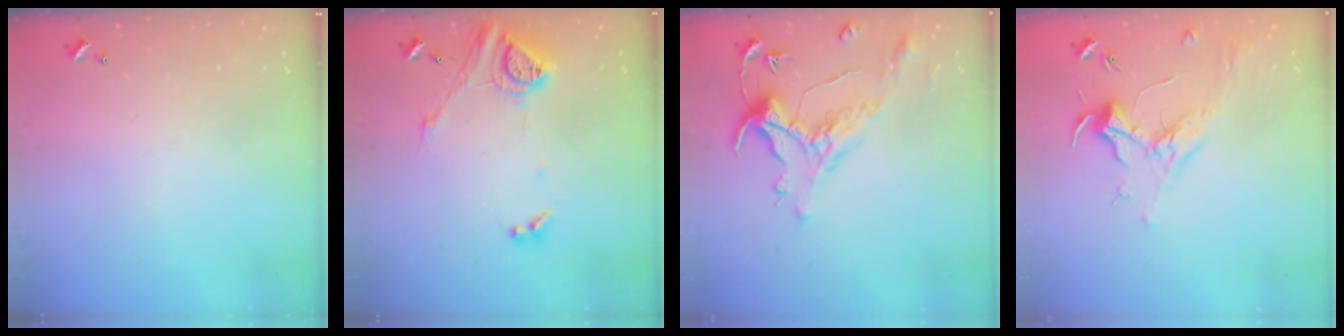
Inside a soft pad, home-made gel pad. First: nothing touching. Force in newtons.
{"total": 14.1, "press": 14.0, "slide": 1.6}
{"total": 0.9, "press": 0.2, "slide": 0.9}
{"total": 1.8, "press": 1.7, "slide": 0.7}